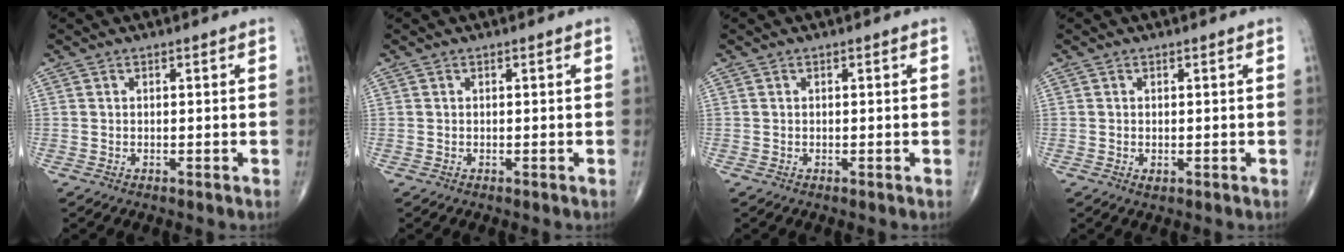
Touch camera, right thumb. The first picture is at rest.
{"total": 0.0}
{"total": 0.0}
{"total": 0.8, "force": [-0.1, 0.5, 0.6], "torque": [-0.011, -0.002, -0.001]}